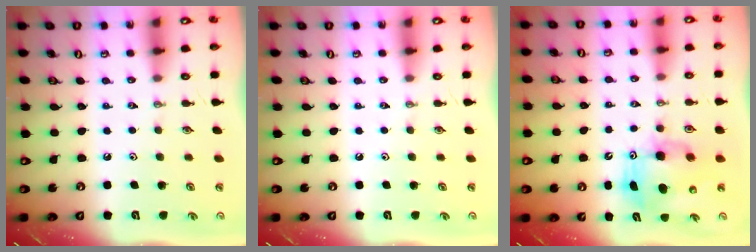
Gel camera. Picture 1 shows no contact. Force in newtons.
{"total": 0.0}
{"total": 8.9, "press": 8.7, "slide": 1.8}